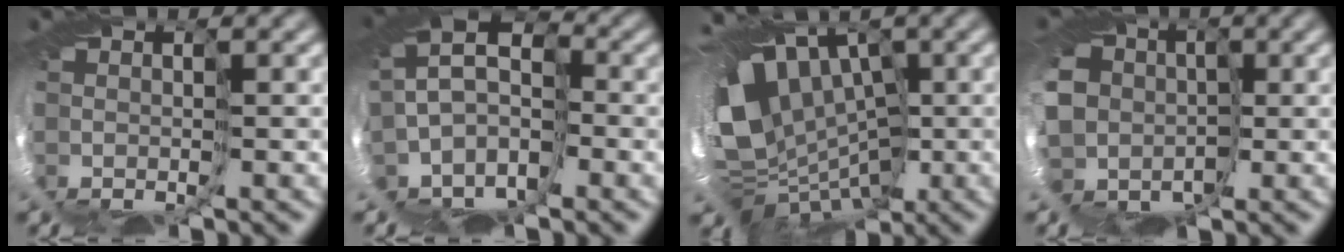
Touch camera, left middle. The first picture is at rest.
{"total": 8.7, "force": [-2.3, 6.7, 5.1], "torque": [-0.101, 0.003, -0.036]}
{"total": 11.9, "force": [0.2, 8.8, 7.9], "torque": [-0.129, -0.006, 0.025]}
{"total": 10.0, "force": [0.3, 9.1, 4.0], "torque": [-0.100, 0.009, -0.033]}